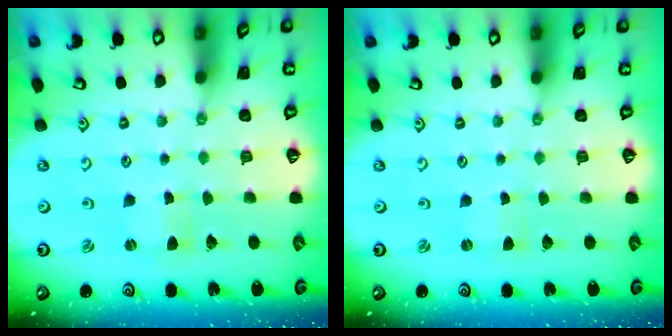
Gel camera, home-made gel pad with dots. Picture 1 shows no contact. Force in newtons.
{"total": 0.0}